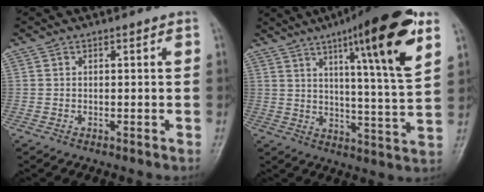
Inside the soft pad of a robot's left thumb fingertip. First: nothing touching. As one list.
[{"total": 19.3, "force": [9.7, 2.6, 16.5], "torque": [-0.228, -0.041, 0.141]}]